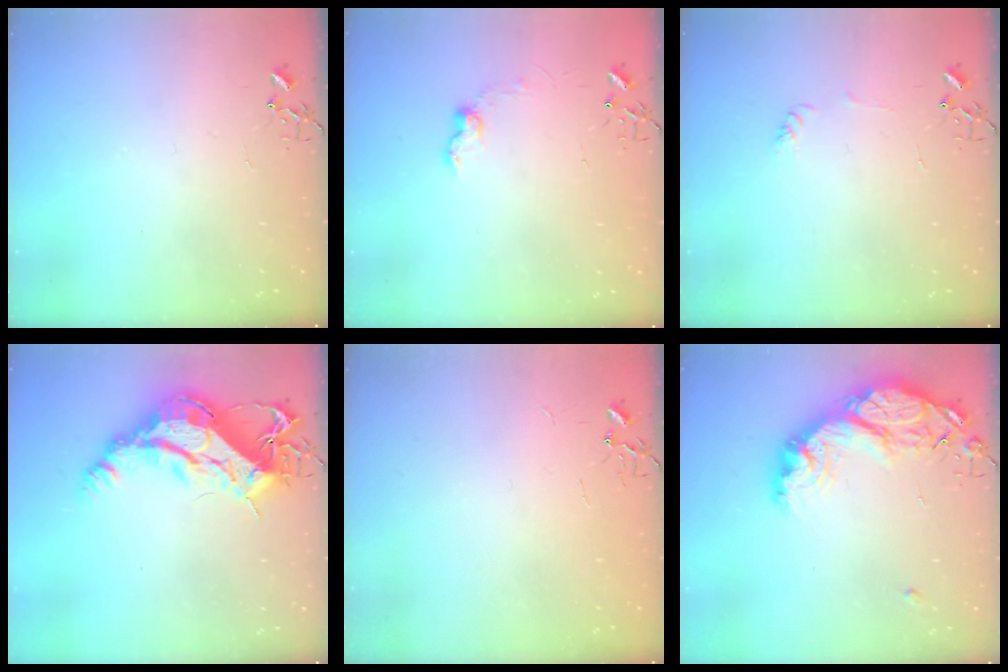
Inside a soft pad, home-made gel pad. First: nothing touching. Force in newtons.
{"total": 7.8, "press": 7.8, "slide": 0.8}
{"total": 3.7, "press": 3.7, "slide": 0.5}
{"total": 20.3, "press": 20.2, "slide": 2.1}
{"total": 1.8, "press": 1.8, "slide": 0.2}
{"total": 20.5, "press": 20.5, "slide": 1.5}